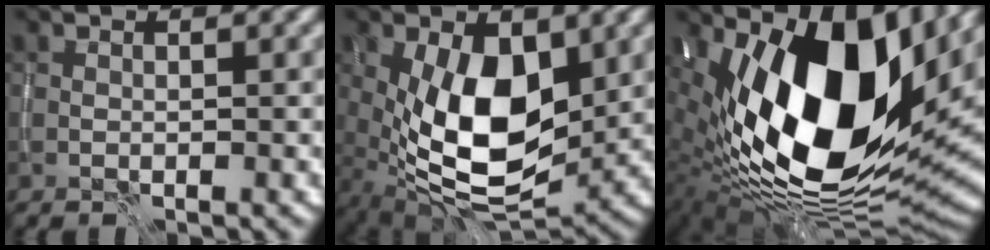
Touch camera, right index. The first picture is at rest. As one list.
[{"total": 9.8, "force": [0.4, 5.0, 8.5], "torque": [-0.153, -0.008, 0.008]}, {"total": 17.9, "force": [3.2, 8.5, 15.4], "torque": [-0.264, 0.000, 0.044]}]